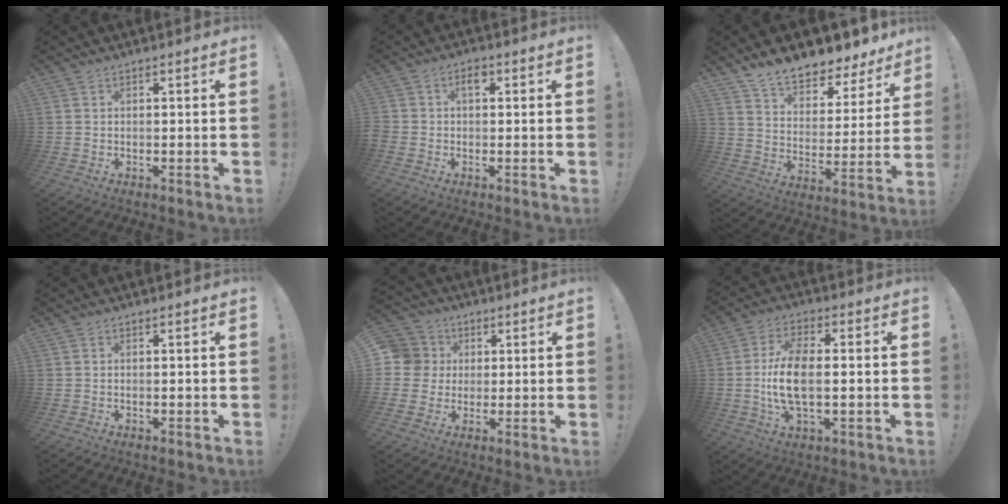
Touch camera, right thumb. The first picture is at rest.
{"total": 3.5, "force": [0.4, 2.4, 2.5], "torque": [-0.034, 0.006, 0.004]}
{"total": 10.9, "force": [10.0, 3.0, 3.1], "torque": [-0.058, -0.091, 0.173]}
{"total": 0.0}
{"total": 8.8, "force": [0.9, 8.5, 1.8], "torque": [-0.035, 0.001, 0.019]}
{"total": 11.5, "force": [-0.6, 5.4, 10.1], "torque": [-0.192, -0.004, -0.015]}